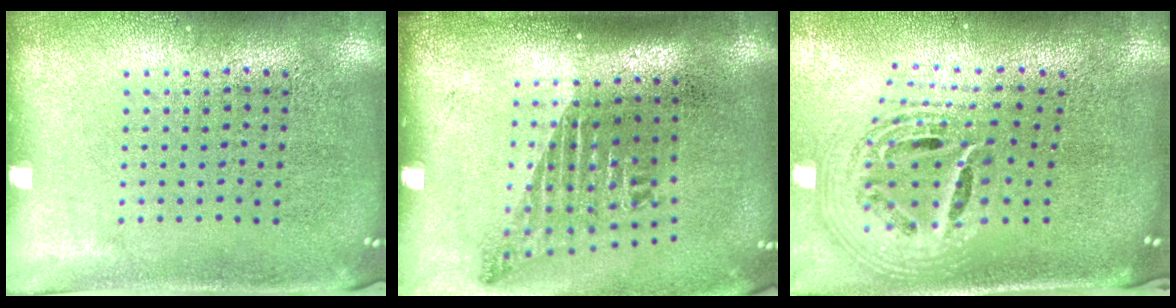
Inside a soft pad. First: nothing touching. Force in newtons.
{"total": 1.8, "press": 1.2, "slide": 1.3}
{"total": 2.8, "press": 1.9, "slide": 2.0}